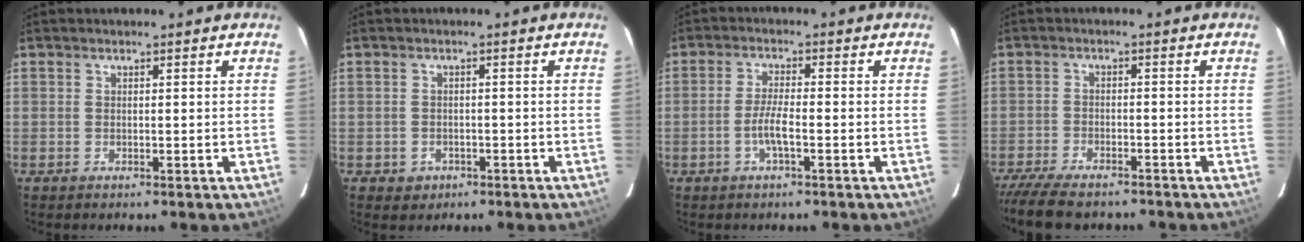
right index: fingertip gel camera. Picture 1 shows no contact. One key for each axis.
{"total": 2.9, "fx": -1.3, "fy": 2.5, "fz": 0.6, "tx": -0.018, "ty": 0.004, "tz": -0.012}
{"total": 4.0, "fx": -1.6, "fy": 0.4, "fz": 3.6, "tx": -0.077, "ty": 0.000, "tz": -0.033}
{"total": 11.4, "fx": -9.7, "fy": 3.1, "fz": 5.0, "tx": -0.123, "ty": -0.032, "tz": -0.165}